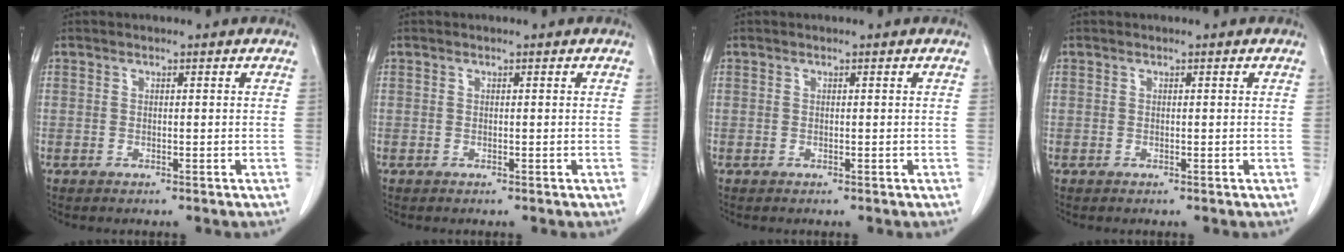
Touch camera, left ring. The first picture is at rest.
{"total": 0.0}
{"total": 0.0}
{"total": 0.0}